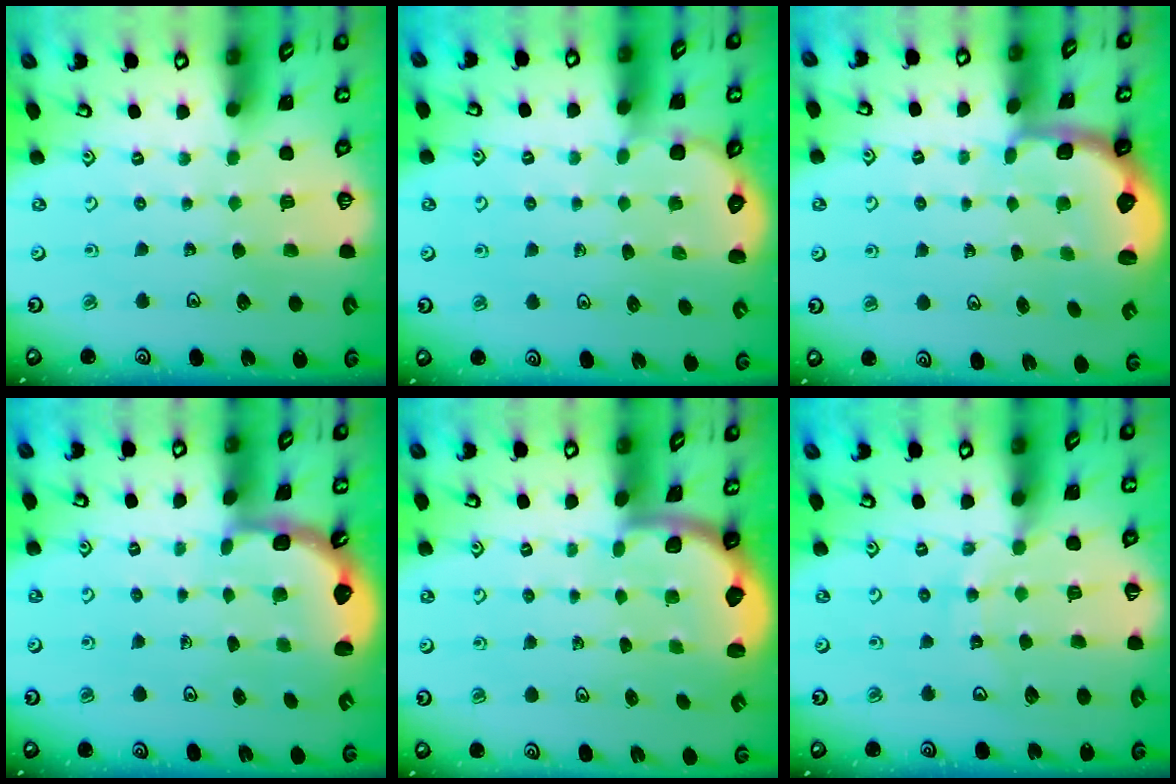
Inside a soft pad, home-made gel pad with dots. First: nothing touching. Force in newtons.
{"total": 2.2, "press": 2.2, "slide": 0.3}
{"total": 2.6, "press": 2.0, "slide": 1.7}
{"total": 2.5, "press": 2.1, "slide": 1.3}
{"total": 2.2, "press": 2.1, "slide": 0.7}
{"total": 11.0, "press": 11.0, "slide": 1.4}